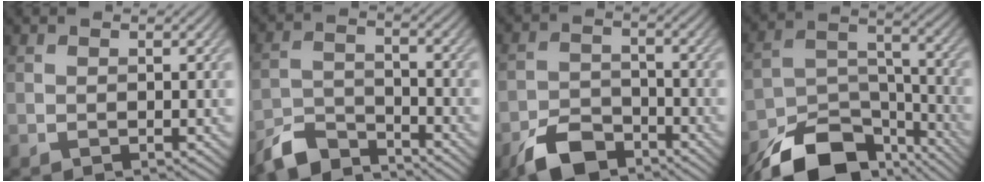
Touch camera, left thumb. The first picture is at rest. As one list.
[{"total": 6.4, "force": [-5.9, 1.7, 1.8], "torque": [-0.040, -0.008, -0.123]}, {"total": 6.8, "force": [-5.0, 3.3, 3.2], "torque": [-0.061, -0.005, -0.105]}, {"total": 14.7, "force": [-10.8, 6.8, 7.3], "torque": [-0.150, -0.021, -0.181]}]